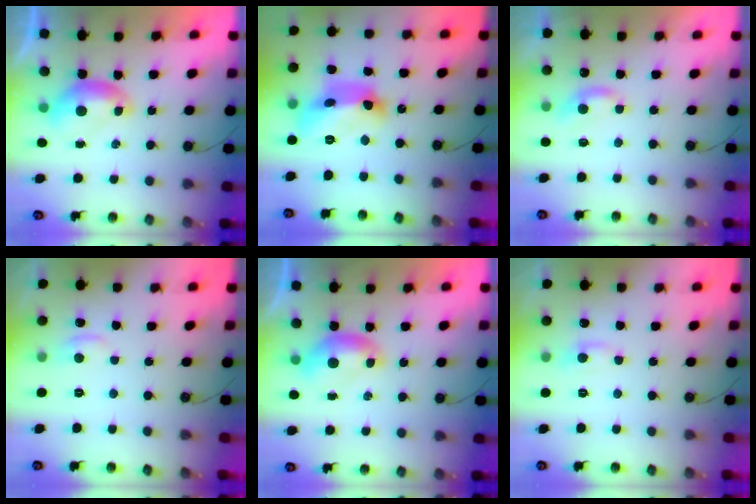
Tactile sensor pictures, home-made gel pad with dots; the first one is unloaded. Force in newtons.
{"total": 14.0, "press": 13.9, "slide": 0.9}
{"total": 0.9, "press": 0.1, "slide": 0.9}
{"total": 1.2, "press": 0.7, "slide": 0.9}
{"total": 0.0}
{"total": 1.7, "press": 1.6, "slide": 0.7}